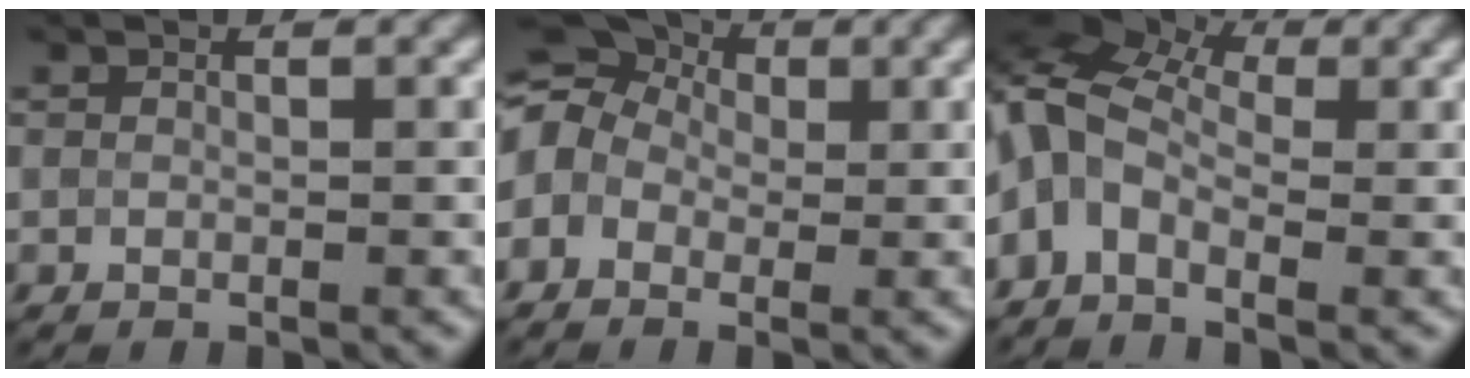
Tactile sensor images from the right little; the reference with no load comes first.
{"total": 8.3, "force": [0.4, 7.1, 4.4], "torque": [-0.096, 0.040, -0.043]}
{"total": 7.0, "force": [-0.2, 4.6, 5.3], "torque": [-0.119, 0.014, -0.024]}